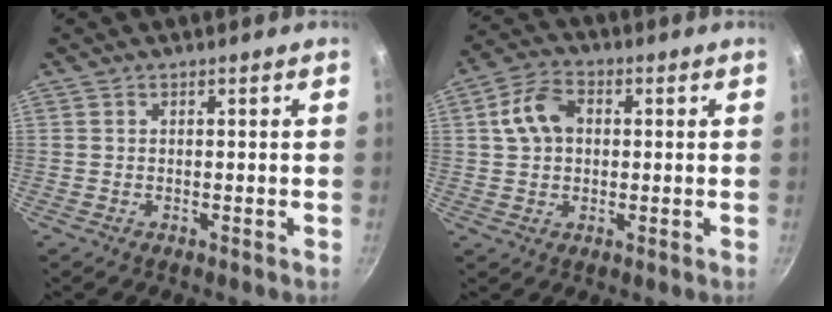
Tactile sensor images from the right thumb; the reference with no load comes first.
{"total": 8.0, "force": [1.3, 5.9, 5.3], "torque": [-0.085, 0.017, 0.014]}